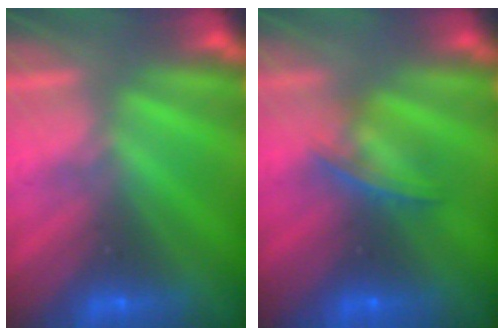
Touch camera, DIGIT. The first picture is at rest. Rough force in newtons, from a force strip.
{"total": 5.6}